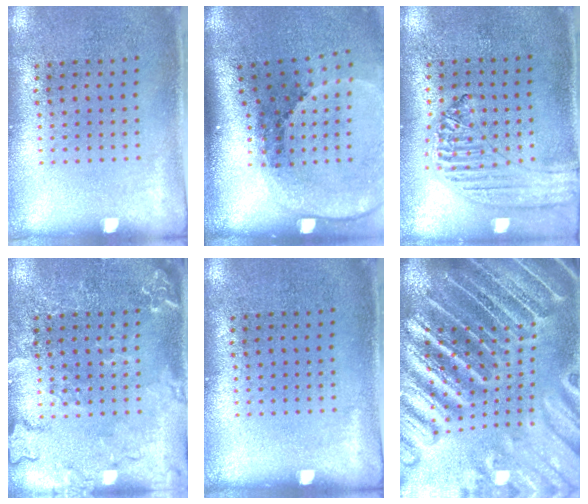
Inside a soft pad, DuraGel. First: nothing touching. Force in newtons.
{"total": 2.8, "press": 1.9, "slide": 2.1}
{"total": 1.3, "press": 1.3, "slide": 0.3}
{"total": 3.1, "press": 3.0, "slide": 0.4}
{"total": 0.0}
{"total": 5.7, "press": 4.9, "slide": 2.9}